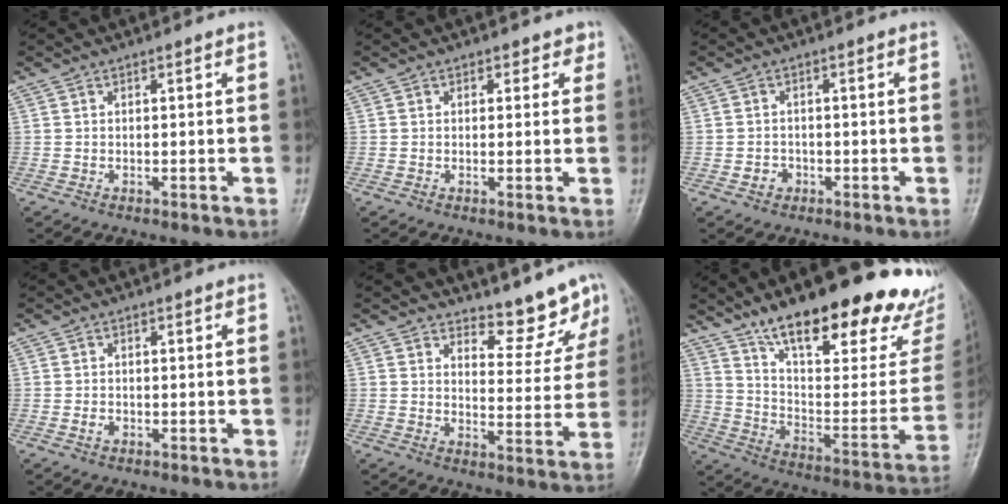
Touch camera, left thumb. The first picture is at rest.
{"total": 2.3, "force": [1.2, 1.8, 0.8], "torque": [0.020, -0.003, 0.008]}
{"total": 2.4, "force": [-0.9, 2.1, 0.7], "torque": [0.000, 0.008, -0.017]}
{"total": 1.2, "force": [-0.4, 1.0, 0.6], "torque": [-0.006, 0.002, -0.007]}
{"total": 7.9, "force": [7.1, 2.7, 2.0], "torque": [0.004, -0.069, 0.096]}
{"total": 32.7, "force": [22.0, 11.1, 21.5], "torque": [-0.268, -0.072, 0.329]}